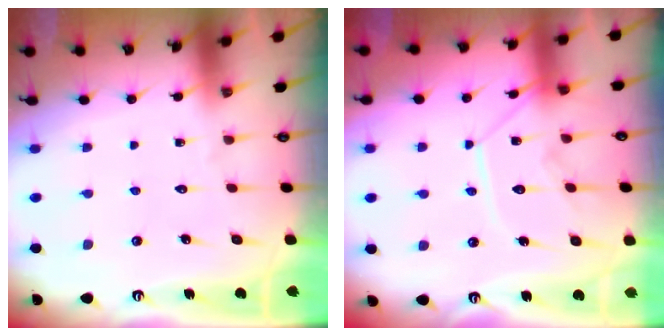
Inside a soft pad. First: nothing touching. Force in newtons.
{"total": 12.0, "press": 11.9, "slide": 1.2}